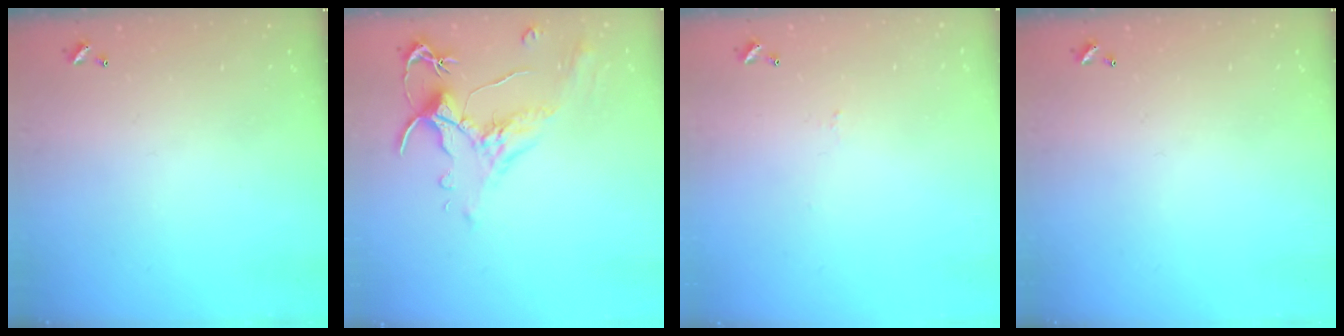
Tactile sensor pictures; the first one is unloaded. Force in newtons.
{"total": 1.5, "press": 1.0, "slide": 1.1}
{"total": 1.7, "press": 1.6, "slide": 0.3}
{"total": 0.0}